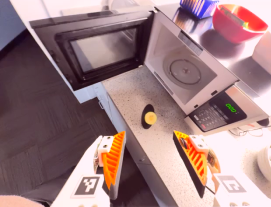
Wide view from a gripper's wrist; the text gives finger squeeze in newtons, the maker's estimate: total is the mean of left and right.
{"total": 0.0}